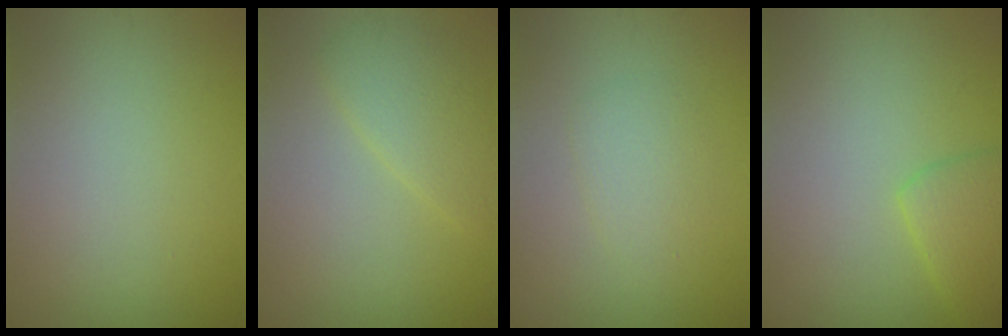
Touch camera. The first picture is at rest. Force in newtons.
{"total": 2.7, "press": 2.7, "slide": 0.1}
{"total": 1.8, "press": 1.8, "slide": 0.0}
{"total": 2.8, "press": 2.7, "slide": 0.2}